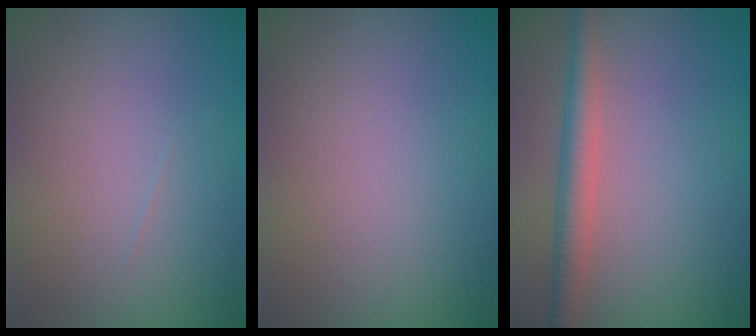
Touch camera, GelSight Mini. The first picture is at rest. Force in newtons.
{"total": 0.0}
{"total": 3.0, "press": 3.0, "slide": 0.1}